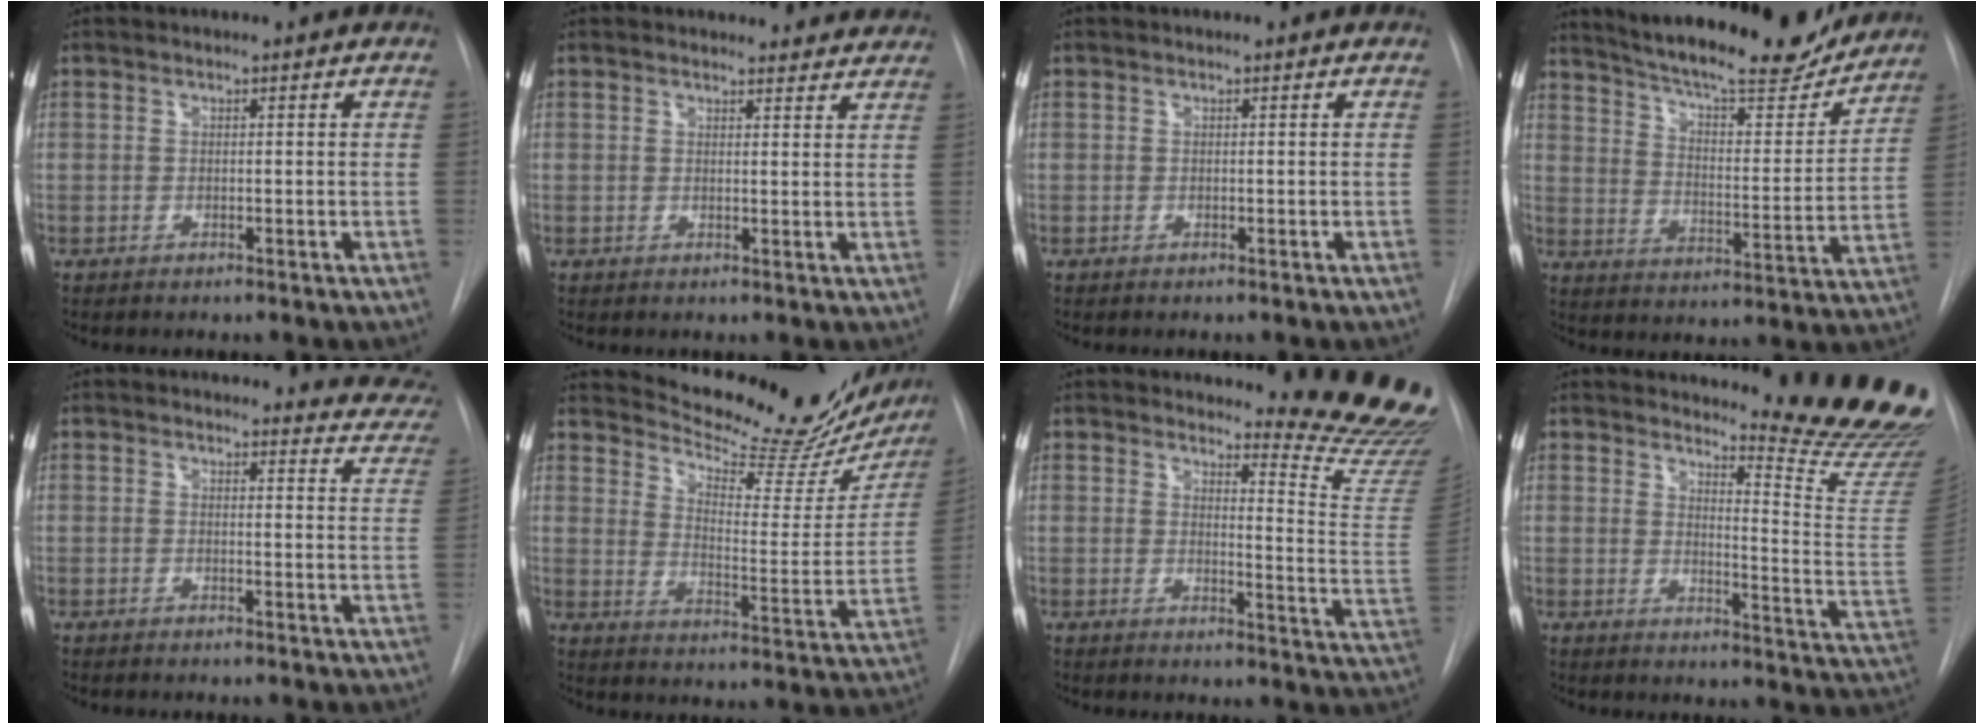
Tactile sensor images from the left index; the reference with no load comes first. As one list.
[{"total": 5.8, "force": [5.6, 1.8, 0.1], "torque": [0.025, -0.009, 0.035]}, {"total": 0.0}, {"total": 21.5, "force": [19.1, 4.0, 8.9], "torque": [-0.143, -0.031, 0.264]}, {"total": 8.4, "force": [8.2, 1.8, 0.3], "torque": [0.036, -0.062, 0.049]}, {"total": 23.0, "force": [20.9, 3.9, 8.6], "torque": [-0.128, -0.091, 0.264]}, {"total": 13.7, "force": [13.5, -1.0, 2.6], "torque": [-0.024, -0.160, 0.135]}, {"total": 17.4, "force": [16.5, -0.6, 5.5], "torque": [-0.077, -0.173, 0.184]}]